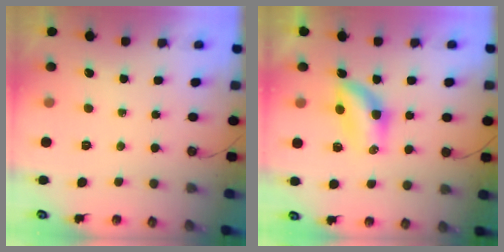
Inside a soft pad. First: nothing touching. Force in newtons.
{"total": 8.0, "press": 7.3, "slide": 3.2}